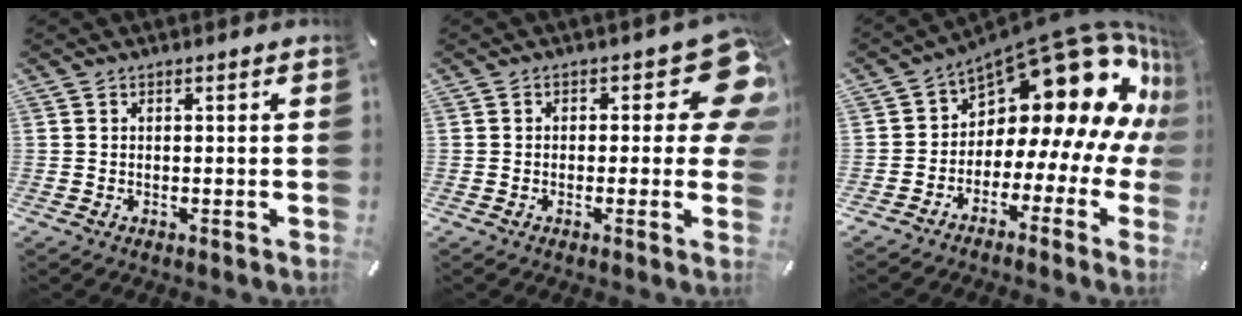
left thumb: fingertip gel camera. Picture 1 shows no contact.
{"total": 11.9, "force": [3.6, 5.6, 9.8], "torque": [-0.116, -0.023, 0.064]}
{"total": 19.0, "force": [9.6, 9.8, 13.2], "torque": [-0.198, -0.087, 0.167]}